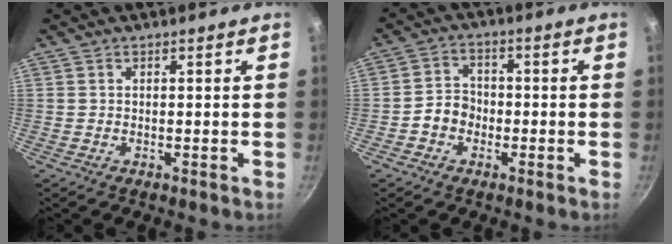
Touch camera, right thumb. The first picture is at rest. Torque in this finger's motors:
{"motor_torque": [0.61, 0.79, 0.63, -0.27, 0.03]}